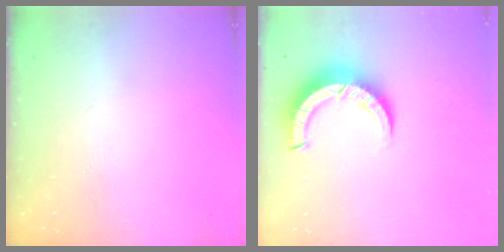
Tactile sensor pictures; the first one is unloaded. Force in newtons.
{"total": 6.7, "press": 6.7, "slide": 0.7}